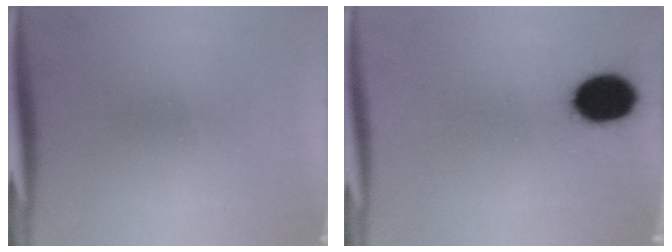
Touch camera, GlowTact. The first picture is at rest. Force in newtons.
{"total": 10.8}